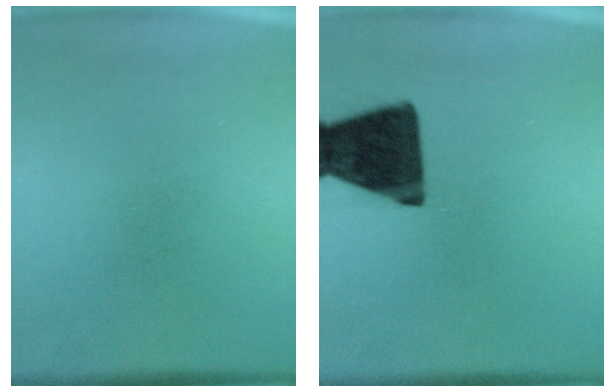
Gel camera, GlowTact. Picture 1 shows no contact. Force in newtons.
{"total": 16.0}